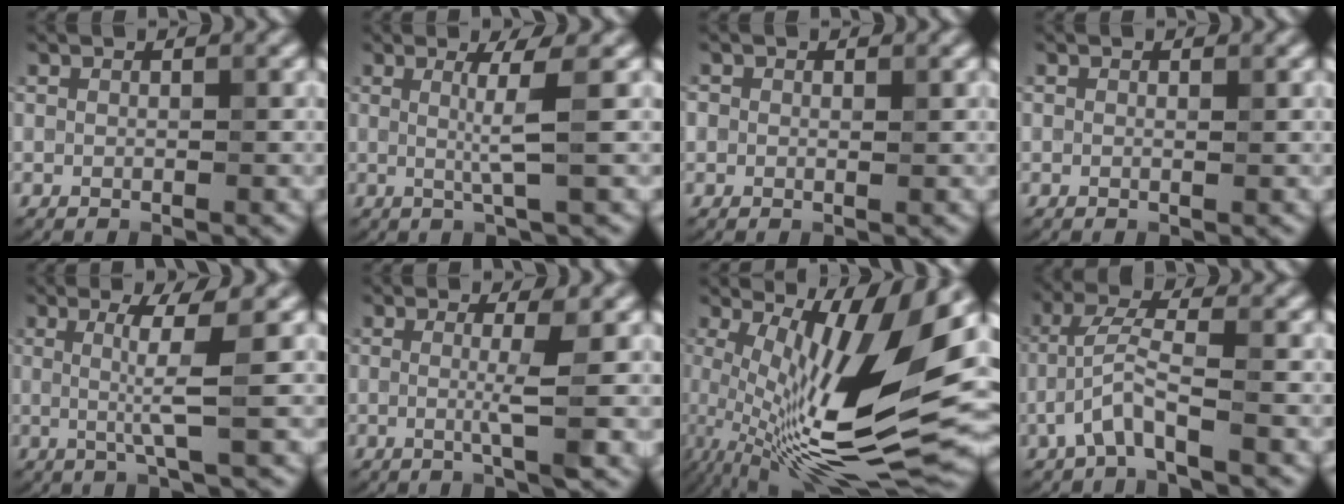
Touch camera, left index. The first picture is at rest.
{"total": 3.1, "force": [0.5, 0.3, 3.0], "torque": [-0.056, -0.002, 0.006]}
{"total": 0.9, "force": [0.3, 0.8, 0.3], "torque": [0.001, -0.003, 0.001]}
{"total": 0.0}
{"total": 3.9, "force": [0.5, 0.3, 3.9], "torque": [-0.070, -0.004, 0.007]}
{"total": 3.4, "force": [0.1, 0.5, 3.3], "torque": [-0.053, -0.007, -0.006]}
{"total": 14.1, "force": [1.5, 4.0, 13.5], "torque": [-0.233, -0.006, 0.036]}
{"total": 3.4, "force": [-1.6, 0.6, 2.9], "torque": [-0.066, 0.011, -0.040]}